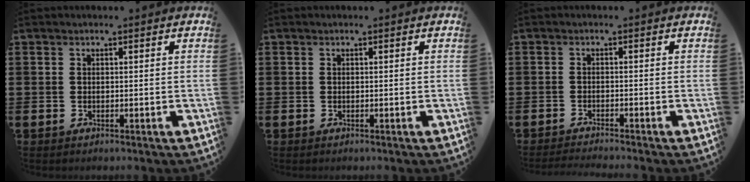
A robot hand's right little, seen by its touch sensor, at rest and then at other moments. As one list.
[{"total": 0.0}, {"total": 1.1, "force": [-1.0, -0.2, 0.2], "torque": [-0.003, 0.000, -0.020]}]